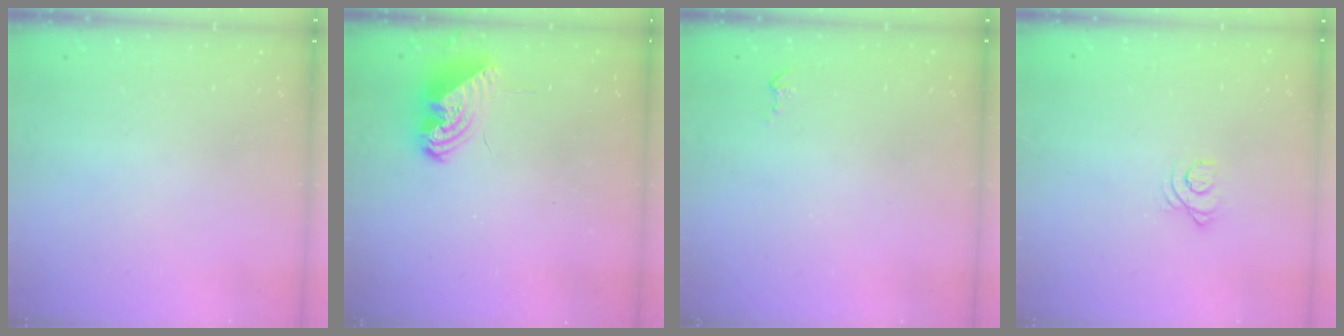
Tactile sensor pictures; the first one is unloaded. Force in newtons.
{"total": 9.6, "press": 9.6, "slide": 0.3}
{"total": 2.7, "press": 2.7, "slide": 0.3}
{"total": 2.3, "press": 2.3, "slide": 0.3}